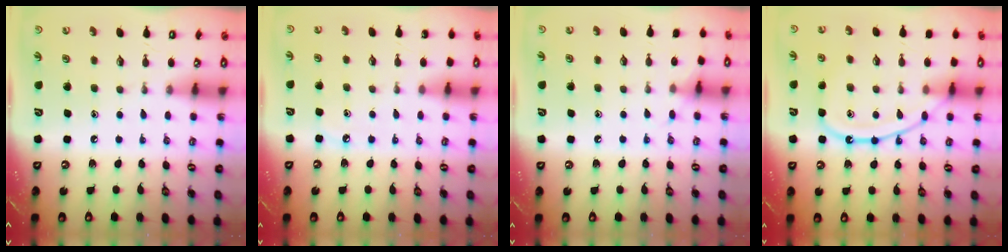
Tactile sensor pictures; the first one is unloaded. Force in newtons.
{"total": 3.8, "press": 3.7, "slide": 0.5}
{"total": 5.9, "press": 5.8, "slide": 0.7}
{"total": 12.8, "press": 12.8, "slide": 1.4}